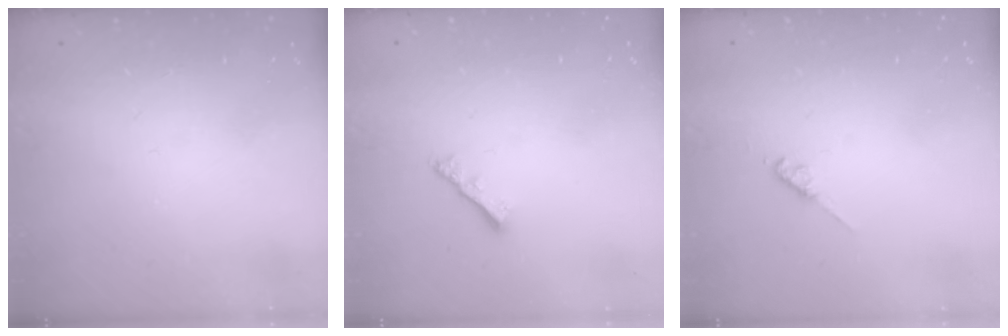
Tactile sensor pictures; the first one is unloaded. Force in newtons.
{"total": 2.4, "press": 2.4, "slide": 0.6}
{"total": 2.8, "press": 2.8, "slide": 0.5}